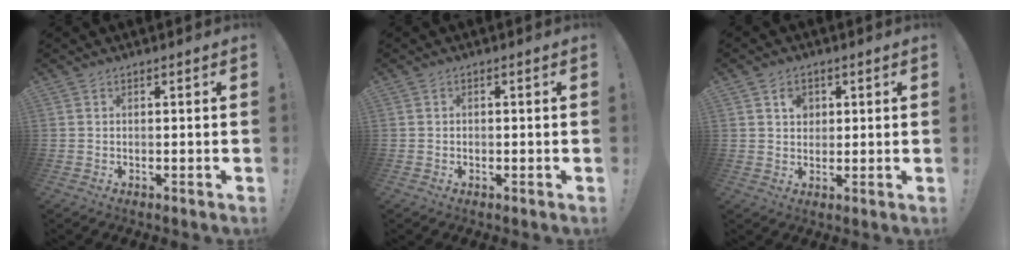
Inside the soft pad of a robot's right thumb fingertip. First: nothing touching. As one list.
[{"total": 0.9, "force": [-0.5, 0.7, 0.3], "torque": [-0.004, 0.004, -0.008]}, {"total": 4.2, "force": [1.6, 3.6, 1.6], "torque": [-0.007, -0.008, 0.023]}]